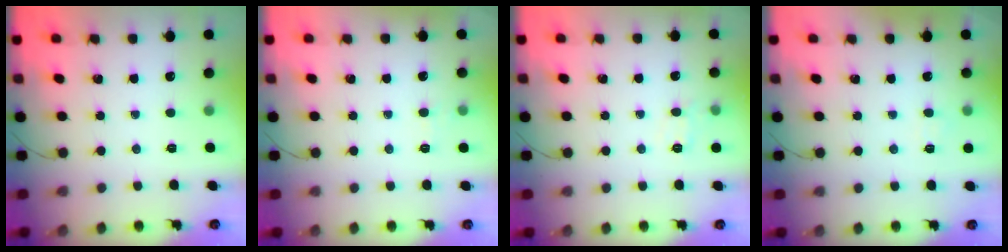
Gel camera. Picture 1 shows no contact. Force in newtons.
{"total": 5.4, "press": 5.1, "slide": 1.8}
{"total": 6.8, "press": 6.6, "slide": 1.6}
{"total": 3.6, "press": 3.4, "slide": 1.1}